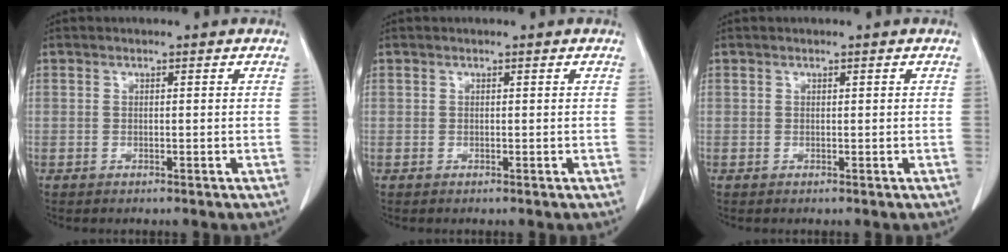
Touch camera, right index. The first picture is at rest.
{"total": 0.0}
{"total": 0.0}